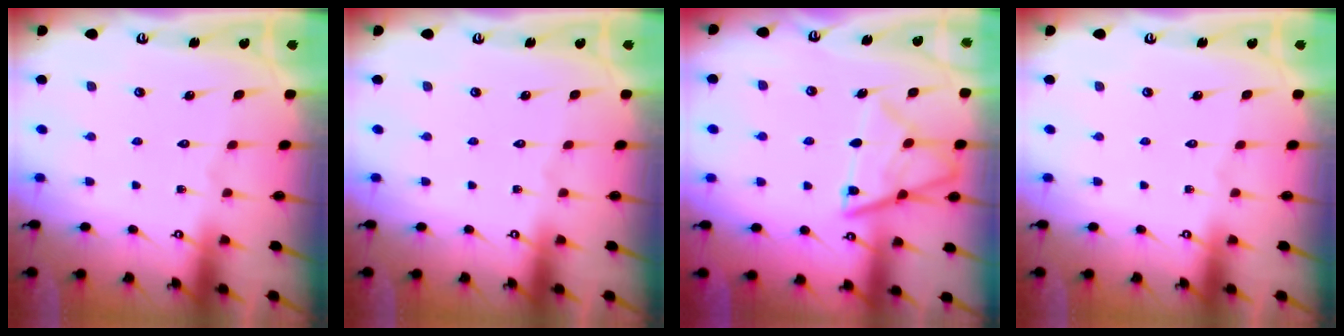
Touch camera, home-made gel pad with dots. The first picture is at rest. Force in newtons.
{"total": 0.0}
{"total": 13.9, "press": 13.8, "slide": 1.5}
{"total": 0.0}